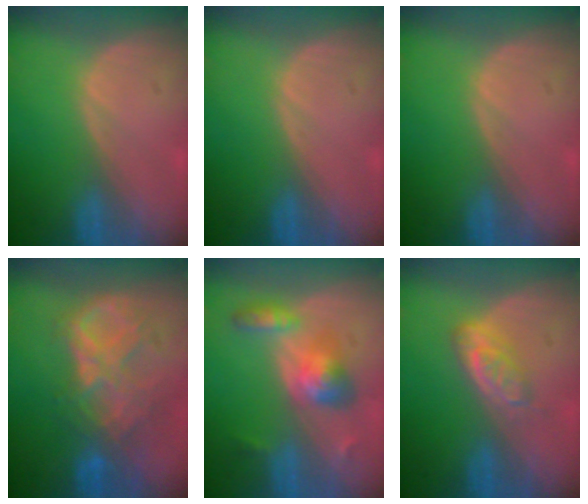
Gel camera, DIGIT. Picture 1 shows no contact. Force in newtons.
{"total": 0.0}
{"total": 0.0}
{"total": 8.8, "press": 7.7, "slide": 4.4}
{"total": 5.8, "press": 5.8, "slide": 0.2}
{"total": 4.8, "press": 4.2, "slide": 2.2}